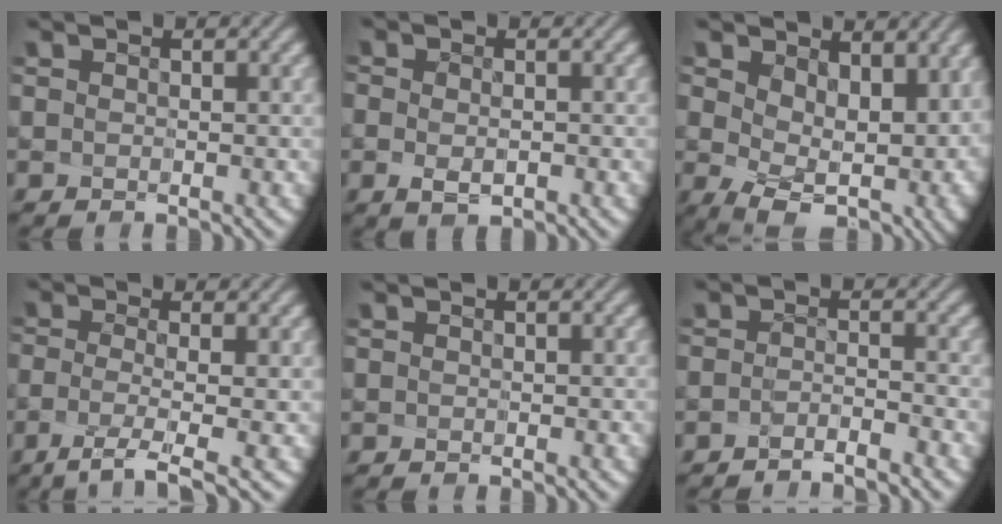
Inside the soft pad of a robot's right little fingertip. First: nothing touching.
{"total": 1.6, "force": [-1.3, 0.3, 0.8], "torque": [-0.007, -0.020, -0.009]}
{"total": 10.9, "force": [1.1, 7.0, 8.3], "torque": [-0.113, -0.036, 0.061]}
{"total": 3.3, "force": [-2.4, -0.7, 2.2], "torque": [-0.047, -0.026, -0.036]}
{"total": 0.0}
{"total": 2.7, "force": [-2.4, -1.3, -0.3], "torque": [0.005, -0.018, -0.032]}